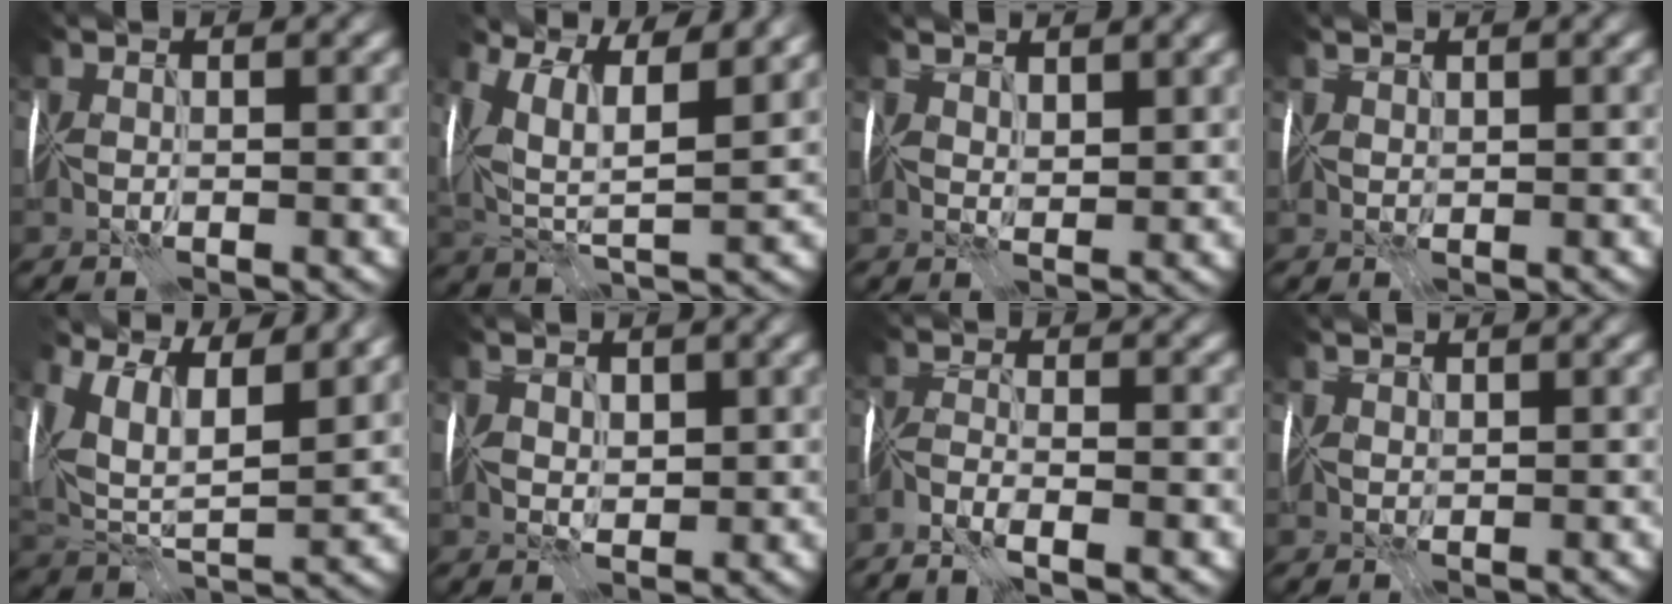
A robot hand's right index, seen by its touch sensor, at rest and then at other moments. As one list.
[{"total": 9.9, "force": [5.4, 4.5, 6.9], "torque": [-0.126, 0.004, 0.097]}, {"total": 2.5, "force": [2.1, 0.8, 1.1], "torque": [-0.027, 0.003, 0.038]}, {"total": 1.6, "force": [1.4, 0.7, 0.3], "torque": [-0.010, 0.009, 0.024]}, {"total": 10.1, "force": [6.6, 4.3, 6.3], "torque": [-0.108, 0.009, 0.109]}, {"total": 2.2, "force": [0.8, 1.5, 1.4], "torque": [-0.030, 0.001, 0.013]}, {"total": 4.2, "force": [-2.9, 0.9, 3.0], "torque": [-0.061, 0.001, -0.061]}, {"total": 1.6, "force": [1.4, 0.7, 0.4], "torque": [-0.010, 0.009, 0.024]}]